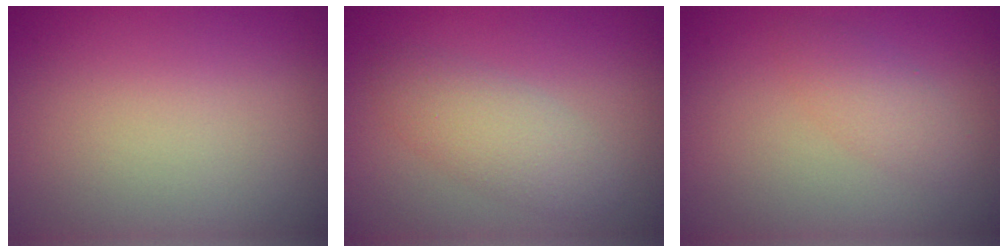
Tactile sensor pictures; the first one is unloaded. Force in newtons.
{"total": 3.2, "press": 3.2, "slide": 0.1}
{"total": 2.0, "press": 2.0, "slide": 0.1}